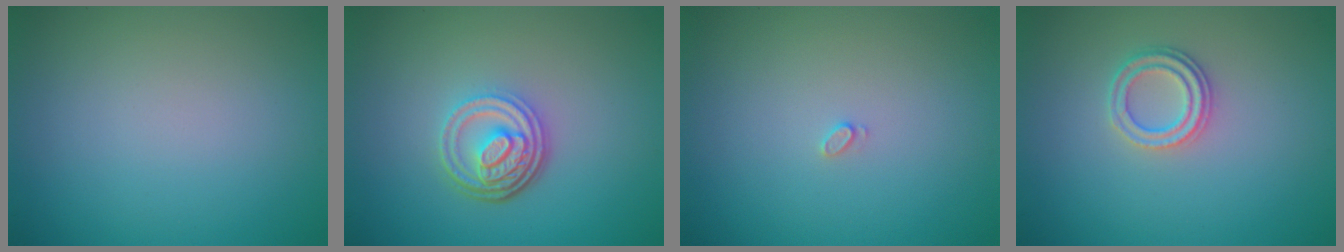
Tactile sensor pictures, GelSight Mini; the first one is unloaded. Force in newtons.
{"total": 4.5, "press": 3.4, "slide": 3.0}
{"total": 0.6, "press": 0.6, "slide": 0.1}
{"total": 2.3, "press": 2.1, "slide": 1.0}